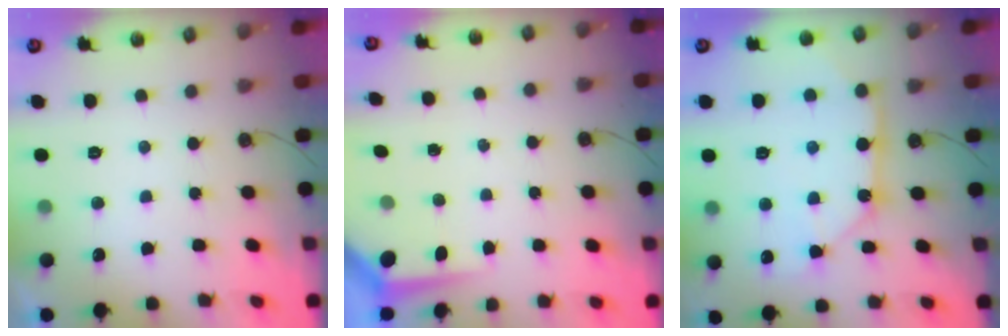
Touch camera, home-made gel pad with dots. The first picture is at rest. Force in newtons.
{"total": 4.0, "press": 4.0, "slide": 0.3}
{"total": 14.2, "press": 14.1, "slide": 1.5}